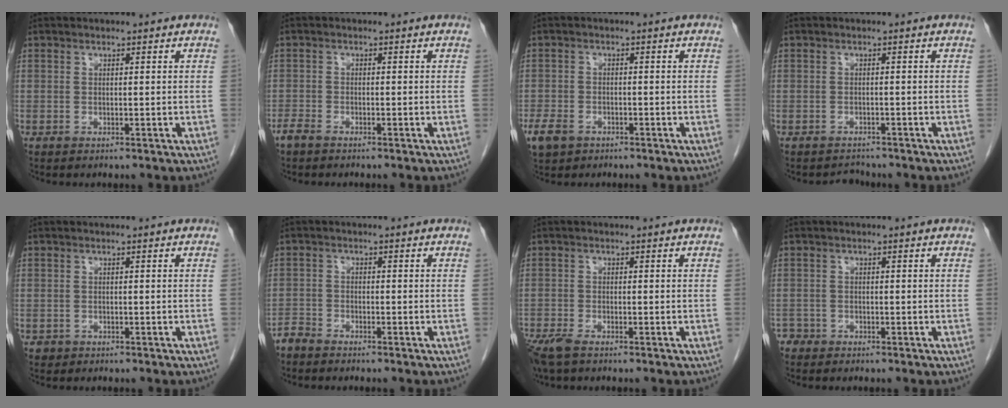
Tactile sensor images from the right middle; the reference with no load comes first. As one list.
[{"total": 1.9, "force": [-1.5, 0.6, 0.9], "torque": [-0.022, -0.002, -0.028]}, {"total": 5.0, "force": [-3.2, 3.3, 2.1], "torque": [-0.043, -0.002, -0.052]}, {"total": 1.8, "force": [-1.6, 0.6, -0.4], "torque": [0.002, -0.005, -0.025]}, {"total": 0.7, "force": [-0.4, 0.5, 0.0], "torque": [-0.007, 0.002, -0.007]}, {"total": 2.1, "force": [-2.1, 0.4, 0.1], "torque": [0.003, -0.003, -0.039]}, {"total": 4.4, "force": [-3.4, 1.2, 2.6], "torque": [-0.057, -0.013, -0.060]}, {"total": 1.3, "force": [-1.1, 0.7, -0.2], "torque": [-0.001, 0.003, -0.020]}]